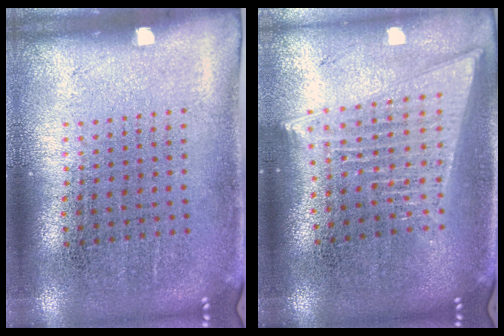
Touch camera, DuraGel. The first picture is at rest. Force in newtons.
{"total": 2.0, "press": 1.7, "slide": 1.0}